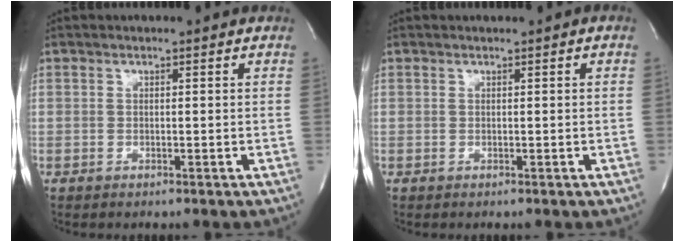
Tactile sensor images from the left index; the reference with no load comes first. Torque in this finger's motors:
{"motor_torque": [0.18, -0.15, 0.07, 0.03]}